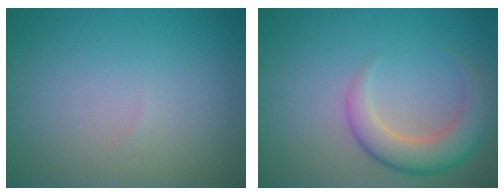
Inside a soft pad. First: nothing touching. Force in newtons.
{"total": 4.8, "press": 4.8, "slide": 0.2}